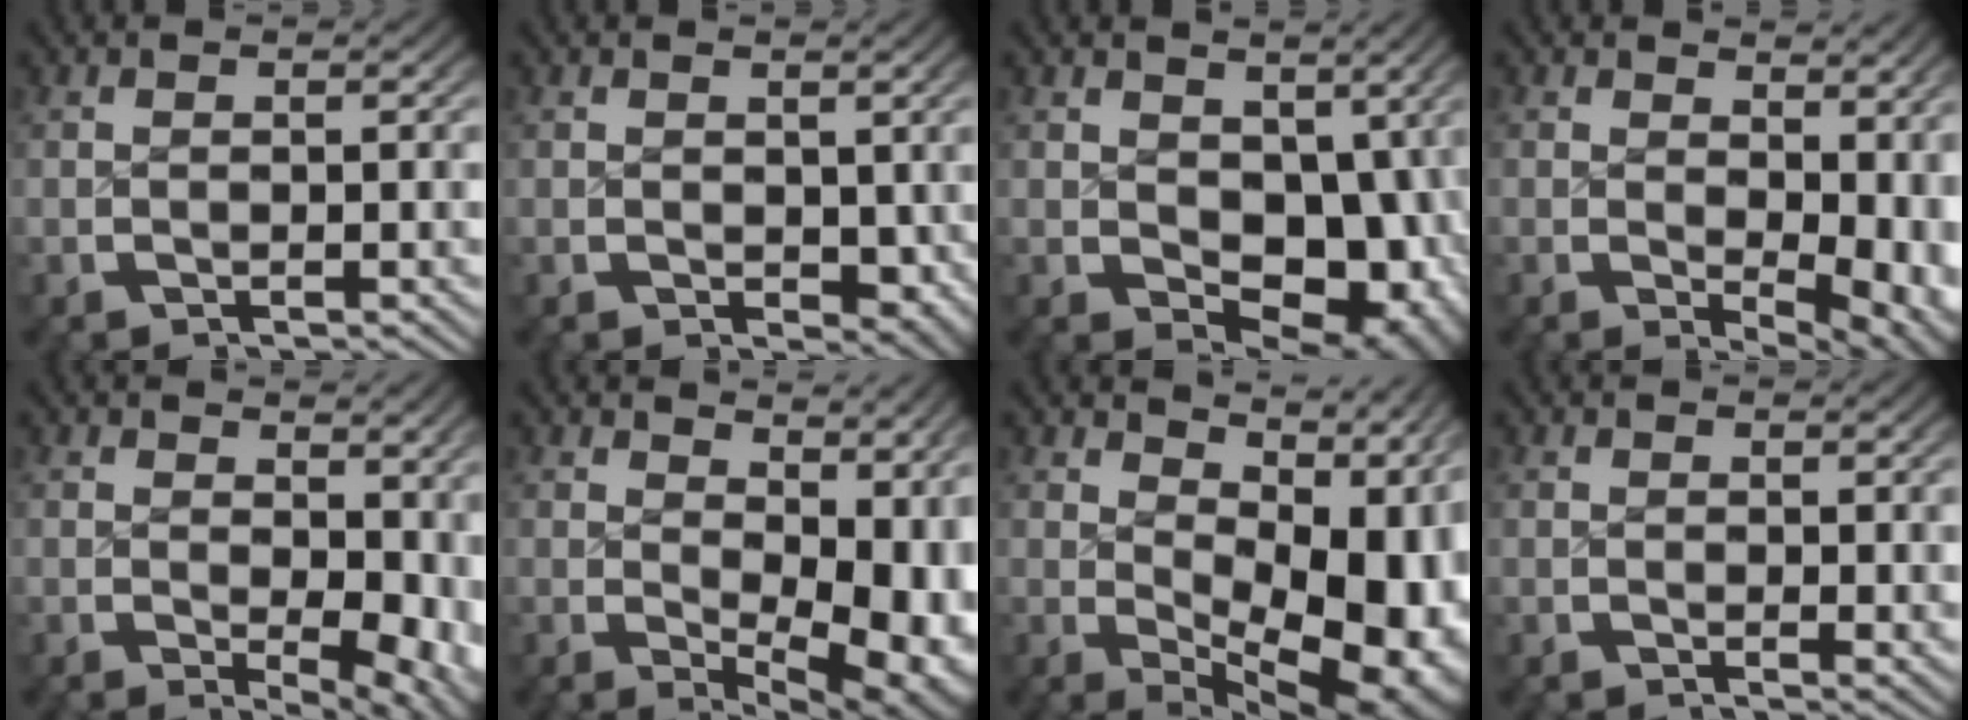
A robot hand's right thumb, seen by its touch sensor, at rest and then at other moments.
{"total": 1.9, "force": [0.4, 1.4, 1.2], "torque": [-0.010, -0.012, 0.017]}
{"total": 9.3, "force": [-0.1, 6.5, 6.6], "torque": [-0.110, -0.055, 0.027]}
{"total": 6.0, "force": [0.6, 3.6, 4.7], "torque": [-0.061, -0.028, 0.022]}
{"total": 5.5, "force": [0.6, 3.4, 4.3], "torque": [-0.057, -0.025, 0.018]}
{"total": 8.3, "force": [0.4, 4.9, 6.6], "torque": [-0.093, -0.039, 0.029]}
{"total": 13.2, "force": [0.6, 7.6, 10.7], "torque": [-0.150, -0.033, 0.029]}
{"total": 1.0, "force": [0.6, 0.5, 0.7], "torque": [-0.001, -0.005, 0.010]}